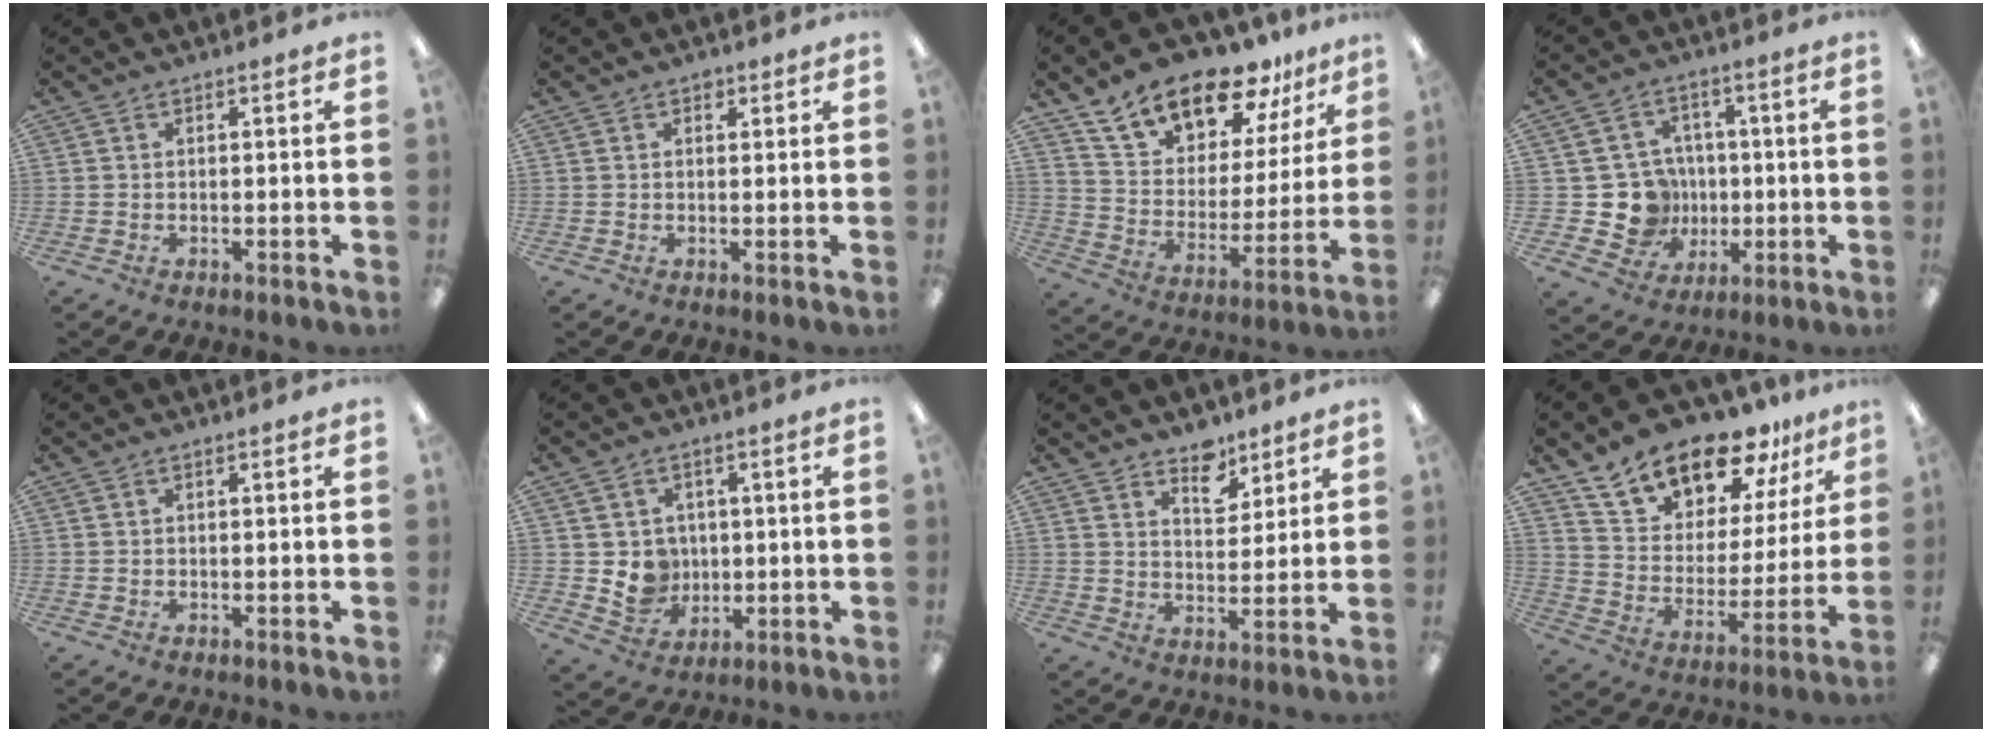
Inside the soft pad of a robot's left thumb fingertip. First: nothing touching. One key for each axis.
{"total": 1.4, "fx": 0.9, "fy": 1.0, "fz": 0.6, "tx": -0.004, "ty": 0.000, "tz": 0.014}
{"total": 17.3, "fx": 14.1, "fy": 7.8, "fz": 6.4, "tx": -0.123, "ty": -0.099, "tz": 0.252}
{"total": 11.2, "fx": -0.5, "fy": 10.6, "fz": 3.5, "tx": -0.075, "ty": 0.006, "tz": 0.004}
{"total": 0.0}
{"total": 6.8, "fx": 0.7, "fy": 6.6, "fz": 1.5, "tx": -0.028, "ty": 0.000, "tz": 0.021}
{"total": 7.3, "fx": 5.8, "fy": 3.8, "fz": 2.3, "tx": -0.010, "ty": -0.039, "tz": 0.099}
{"total": 17.5, "fx": 14.7, "fy": 7.6, "fz": 5.9, "tx": -0.120, "ty": -0.108, "tz": 0.263}